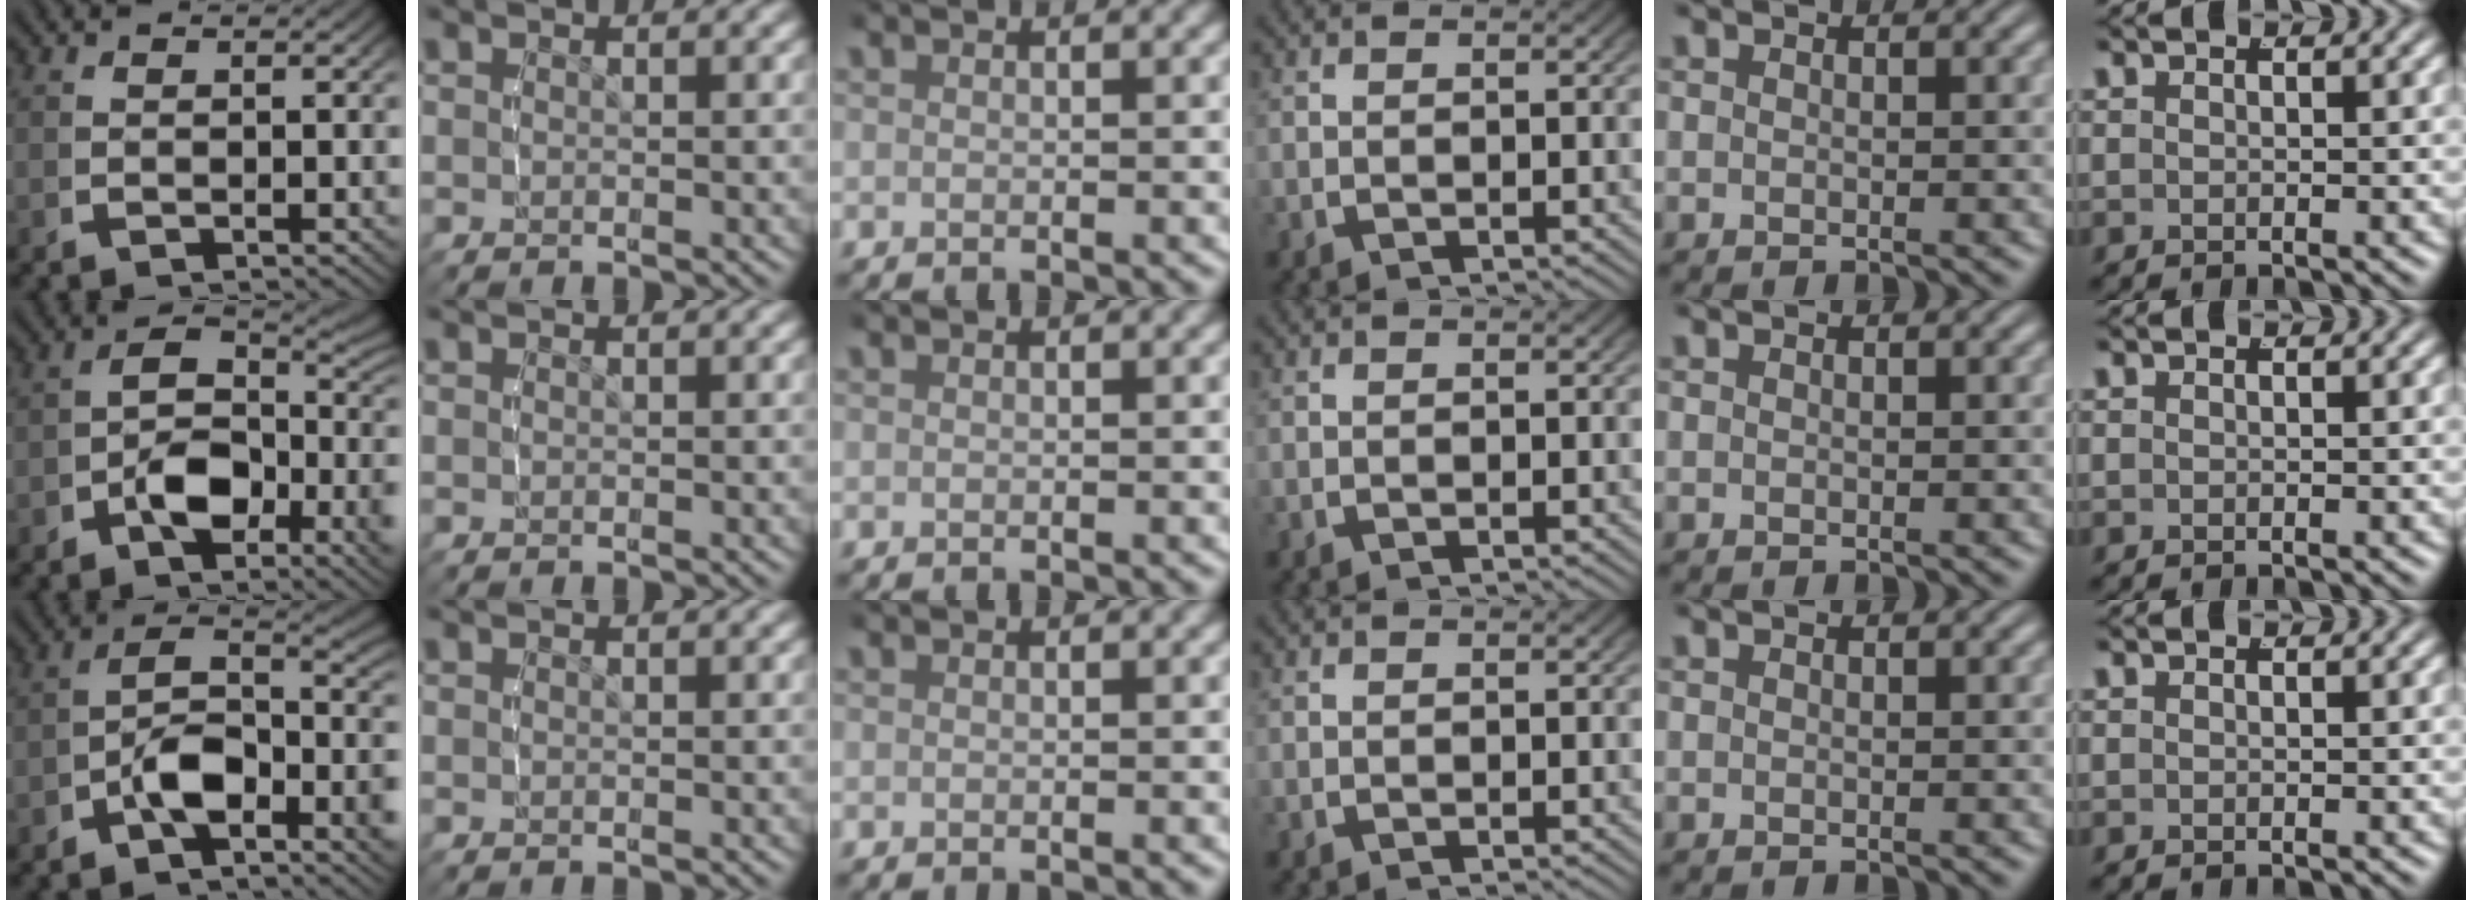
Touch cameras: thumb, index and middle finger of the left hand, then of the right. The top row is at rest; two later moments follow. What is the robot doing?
{"motion": "lift_and_place", "object": "stress ball aka squeeze ball"}